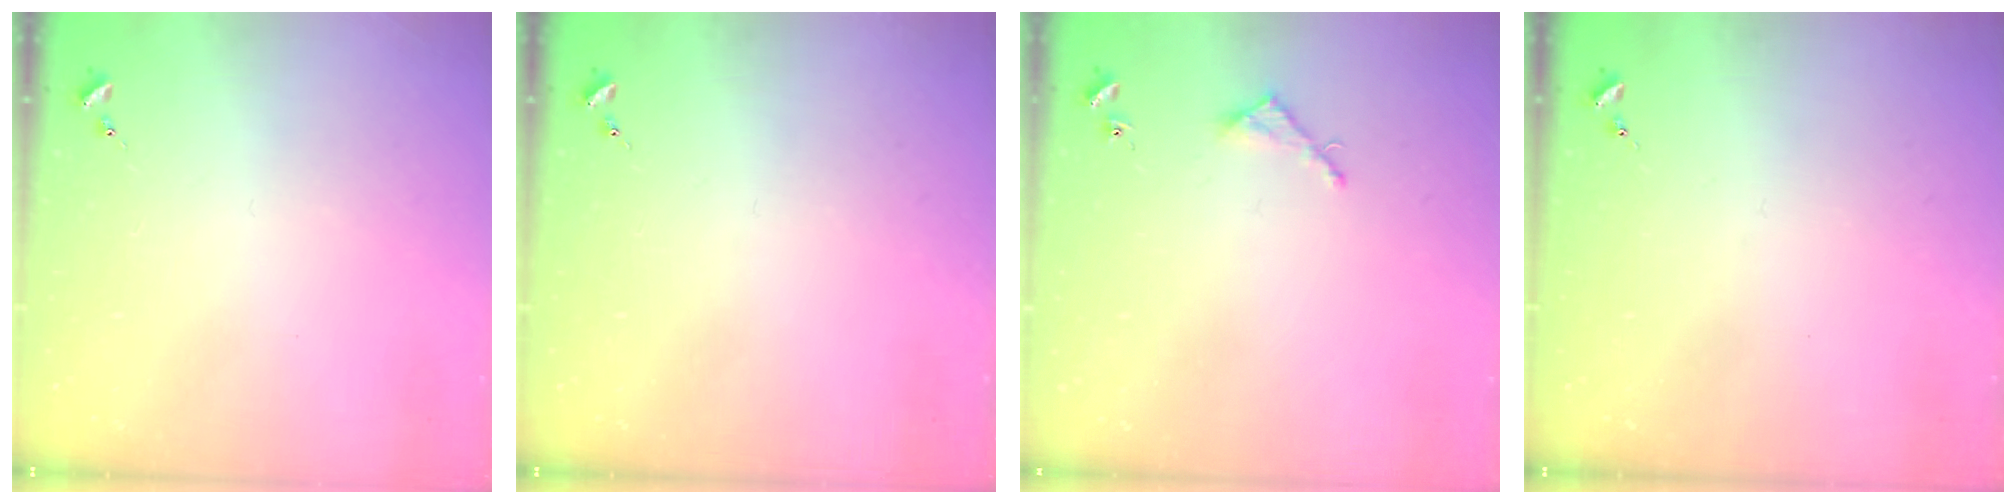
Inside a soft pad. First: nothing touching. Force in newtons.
{"total": 0.0}
{"total": 3.3, "press": 3.3, "slide": 0.3}
{"total": 0.0}